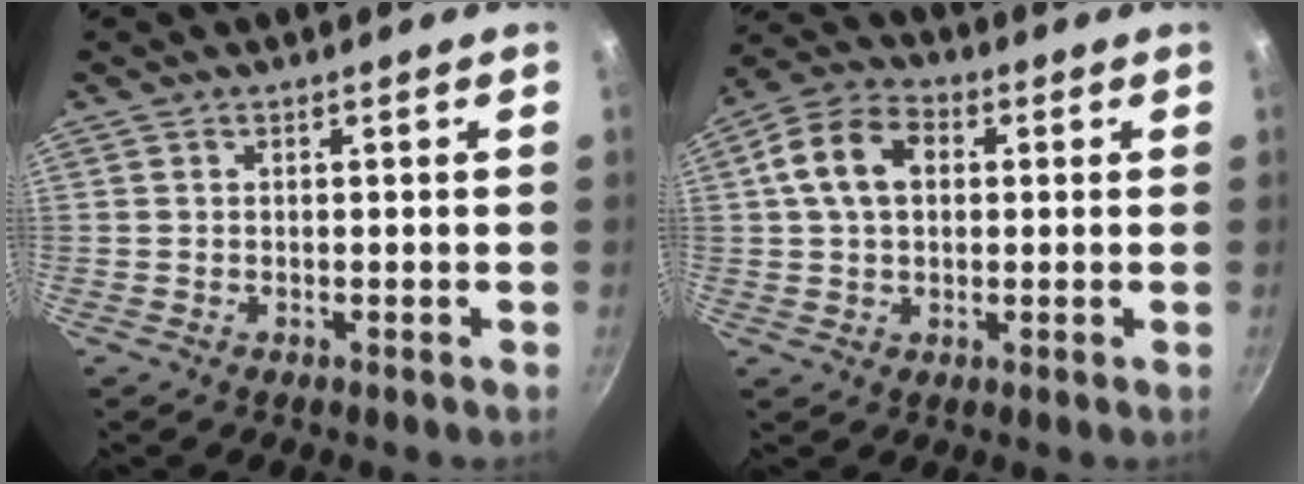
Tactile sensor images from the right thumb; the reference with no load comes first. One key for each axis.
{"total": 10.6, "fx": 2.0, "fy": 7.4, "fz": 7.3, "tx": -0.116, "ty": 0.020, "tz": 0.020}